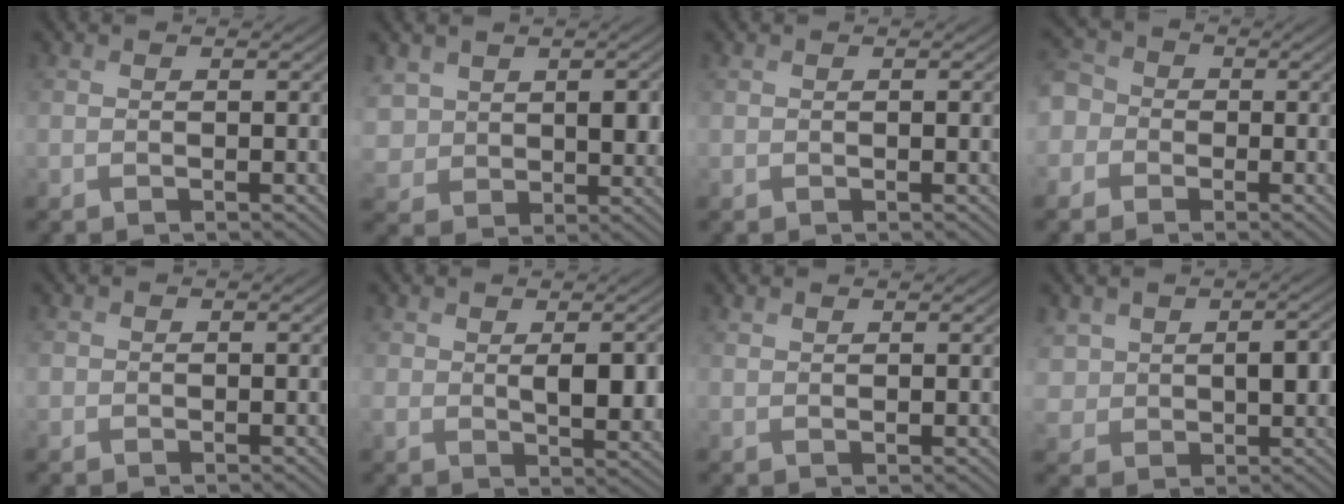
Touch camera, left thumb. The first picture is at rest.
{"total": 6.8, "force": [2.2, 5.3, 3.6], "torque": [-0.097, -0.010, 0.043]}
{"total": 0.6, "force": [0.1, 0.4, 0.5], "torque": [-0.006, -0.002, 0.004]}
{"total": 5.6, "force": [-1.4, 5.2, 1.6], "torque": [-0.062, 0.003, -0.057]}
{"total": 0.7, "force": [0.0, 0.7, 0.1], "torque": [-0.002, -0.003, -0.003]}
{"total": 5.5, "force": [0.9, 2.8, 4.7], "torque": [-0.086, -0.011, 0.025]}
{"total": 1.0, "force": [0.9, 0.2, 0.4], "torque": [-0.015, 0.000, 0.022]}
{"total": 5.9, "force": [1.4, 4.6, 3.4], "torque": [-0.072, -0.011, 0.025]}